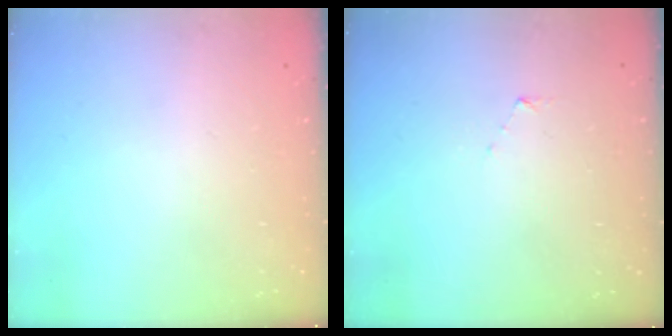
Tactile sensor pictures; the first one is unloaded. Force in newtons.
{"total": 2.9, "press": 2.8, "slide": 0.3}